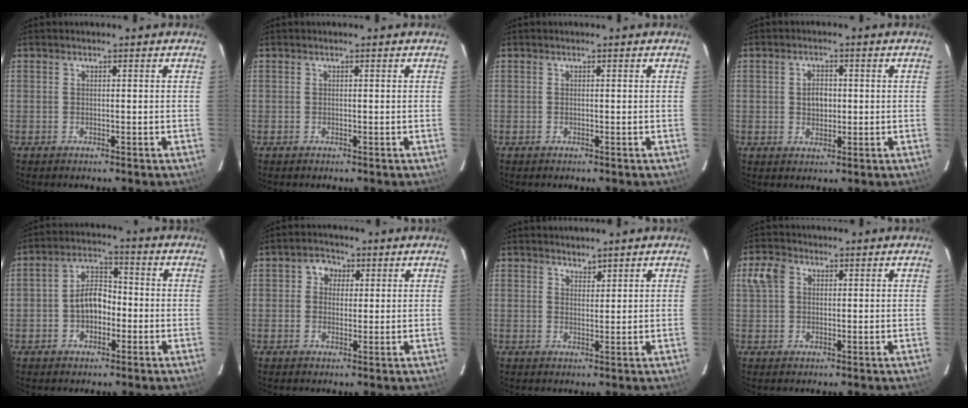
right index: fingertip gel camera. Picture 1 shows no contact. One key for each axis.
{"total": 0.0}
{"total": 0.0}
{"total": 3.6, "fx": 0.2, "fy": 2.7, "fz": 2.3, "tx": -0.039, "ty": 0.007, "tz": 0.006}
{"total": 6.9, "fx": -1.6, "fy": 4.8, "fz": 4.7, "tx": -0.083, "ty": 0.023, "tz": -0.021}
{"total": 3.6, "fx": 0.9, "fy": 3.4, "fz": 1.1, "tx": -0.012, "ty": 0.014, "tz": 0.011}
{"total": 1.7, "fx": 1.6, "fy": 0.6, "fz": 0.2, "tx": -0.001, "ty": 0.000, "tz": 0.028}
{"total": 4.4, "fx": 1.1, "fy": 3.5, "fz": 2.5, "tx": -0.054, "ty": 0.017, "tz": 0.020}